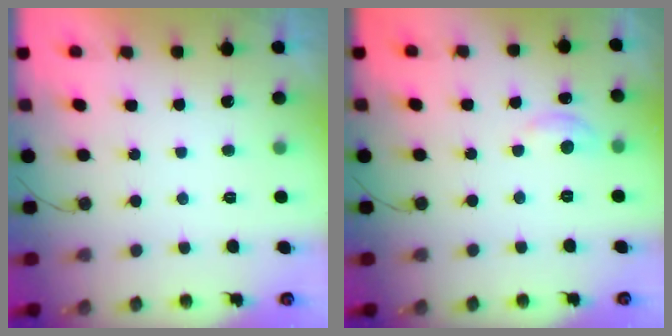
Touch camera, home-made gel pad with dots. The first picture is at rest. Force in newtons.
{"total": 4.9, "press": 4.9, "slide": 0.6}